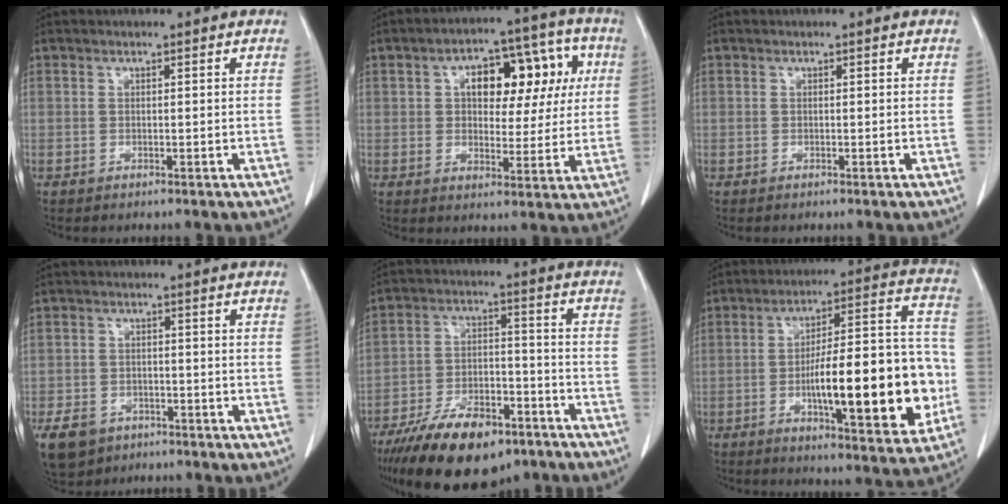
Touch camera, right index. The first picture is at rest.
{"total": 12.9, "force": [3.2, 6.8, 10.4], "torque": [-0.134, 0.046, 0.051]}
{"total": 0.0}
{"total": 8.3, "force": [-4.9, 6.2, 2.7], "torque": [-0.066, 0.000, -0.075]}
{"total": 17.0, "force": [-11.9, 6.7, 10.1], "torque": [-0.182, -0.004, -0.200]}
{"total": 21.7, "force": [-4.3, 5.0, 20.7], "torque": [-0.270, 0.026, -0.054]}